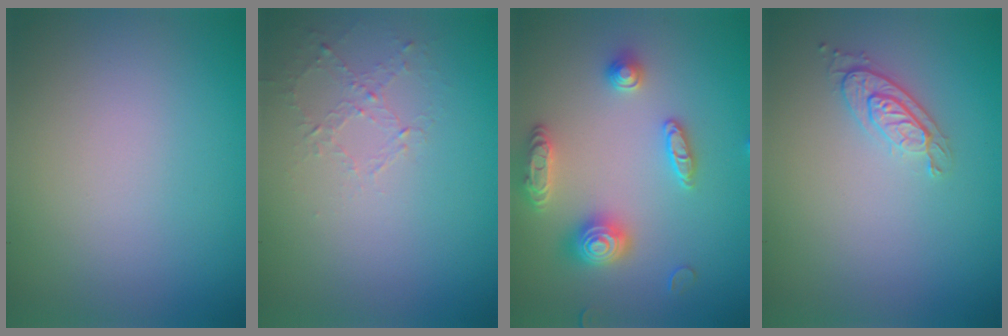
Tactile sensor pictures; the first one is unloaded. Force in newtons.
{"total": 1.0, "press": 0.4, "slide": 0.9}
{"total": 3.8, "press": 3.7, "slide": 0.6}
{"total": 2.0, "press": 1.8, "slide": 0.9}